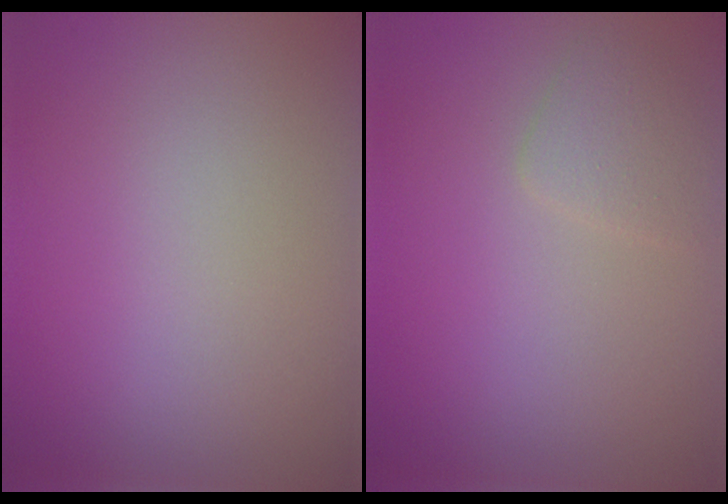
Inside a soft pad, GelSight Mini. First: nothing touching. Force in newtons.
{"total": 1.7, "press": 1.7, "slide": 0.0}